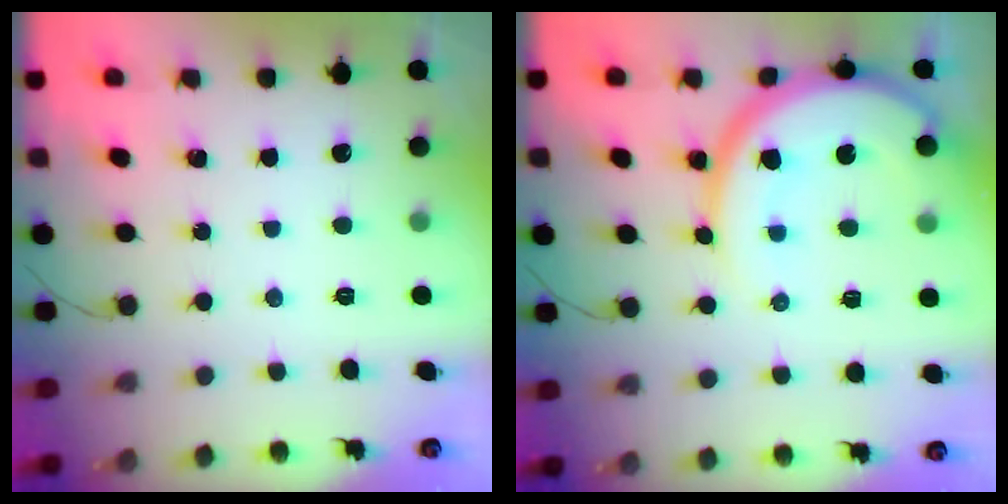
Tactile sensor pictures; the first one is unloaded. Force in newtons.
{"total": 13.8, "press": 13.8, "slide": 1.2}